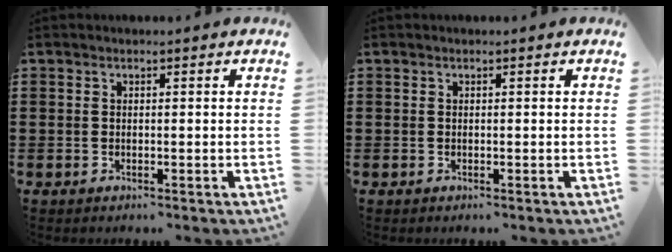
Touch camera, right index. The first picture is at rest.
{"total": 0.0}